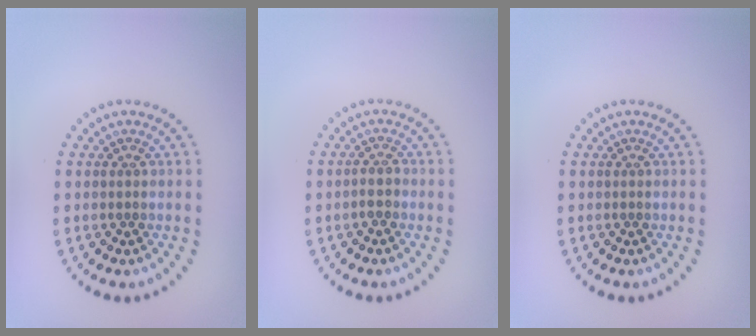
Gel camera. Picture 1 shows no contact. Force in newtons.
{"total": 1.3, "press": 1.1, "slide": 0.7}
{"total": 0.0}